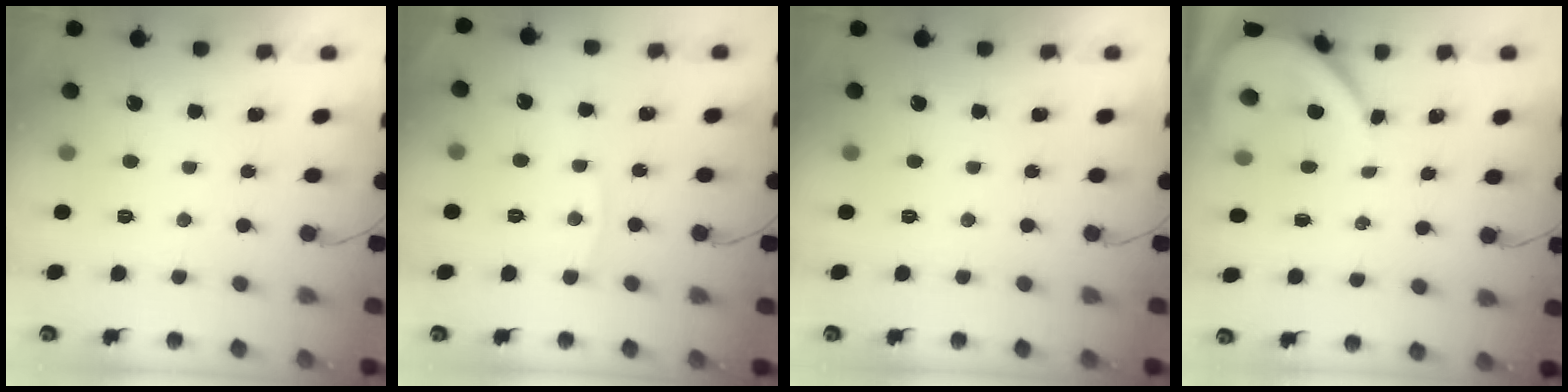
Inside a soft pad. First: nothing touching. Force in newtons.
{"total": 3.9, "press": 3.9, "slide": 0.3}
{"total": 0.0}
{"total": 4.5, "press": 4.5, "slide": 0.5}